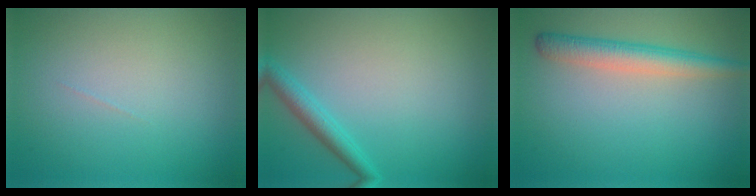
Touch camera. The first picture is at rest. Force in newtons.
{"total": 2.0, "press": 2.0, "slide": 0.1}
{"total": 3.3, "press": 3.3, "slide": 0.1}